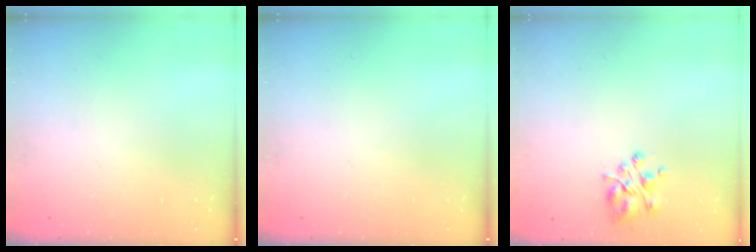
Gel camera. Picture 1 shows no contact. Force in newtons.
{"total": 0.0}
{"total": 5.3, "press": 5.2, "slide": 1.2}